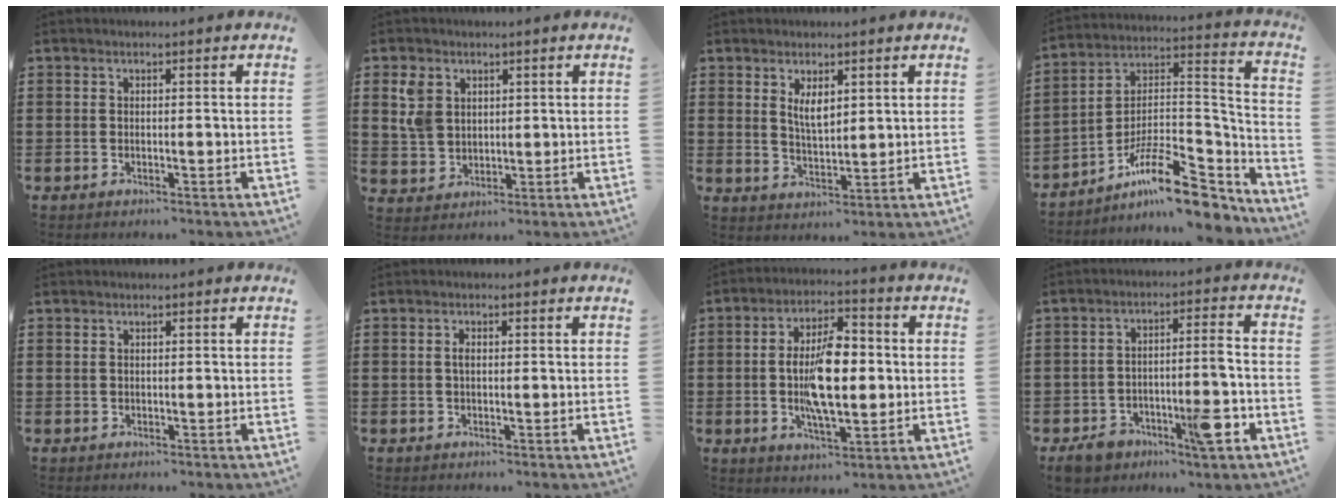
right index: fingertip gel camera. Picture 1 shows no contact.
{"total": 5.2, "force": [2.3, 4.1, 2.2], "torque": [-0.061, 0.015, 0.044]}
{"total": 3.4, "force": [1.6, 1.4, 2.7], "torque": [-0.049, -0.001, 0.026]}
{"total": 13.6, "force": [-9.4, 4.2, 8.9], "torque": [-0.148, 0.025, -0.169]}
{"total": 0.6, "force": [0.3, 0.5, 0.2], "torque": [-0.004, 0.004, 0.005]}
{"total": 1.3, "force": [0.1, 0.6, 1.1], "torque": [-0.024, 0.003, 0.001]}
{"total": 11.0, "force": [-0.5, 4.6, 9.9], "torque": [-0.204, 0.000, -0.018]}
{"total": 10.7, "force": [-4.8, 3.8, 8.8], "torque": [-0.125, 0.015, -0.079]}